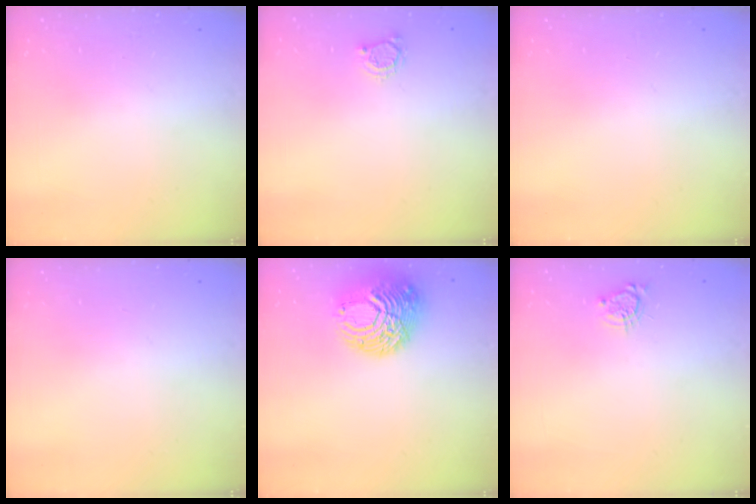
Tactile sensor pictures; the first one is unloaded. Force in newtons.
{"total": 3.4, "press": 3.4, "slide": 0.5}
{"total": 0.0}
{"total": 0.0}
{"total": 12.5, "press": 12.5, "slide": 1.5}
{"total": 4.0, "press": 4.0, "slide": 0.3}